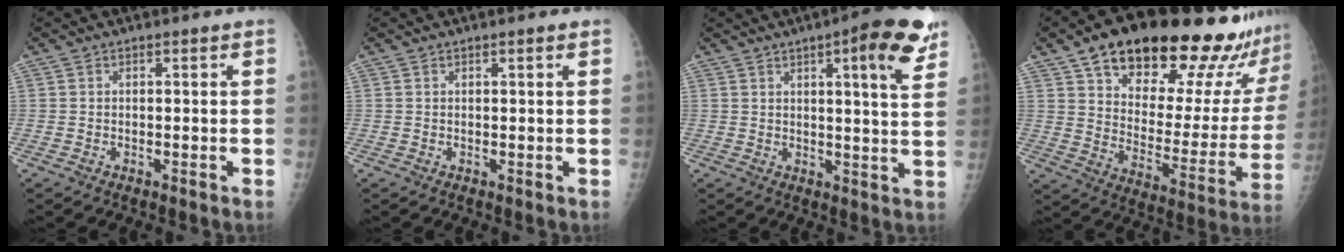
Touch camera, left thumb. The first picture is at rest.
{"total": 0.7, "force": [0.4, 0.0, 0.5], "torque": [-0.007, 0.000, 0.006]}
{"total": 11.8, "force": [6.4, 2.2, 9.7], "torque": [-0.109, -0.027, 0.076]}
{"total": 29.0, "force": [21.1, 9.5, 17.4], "torque": [-0.220, -0.072, 0.301]}